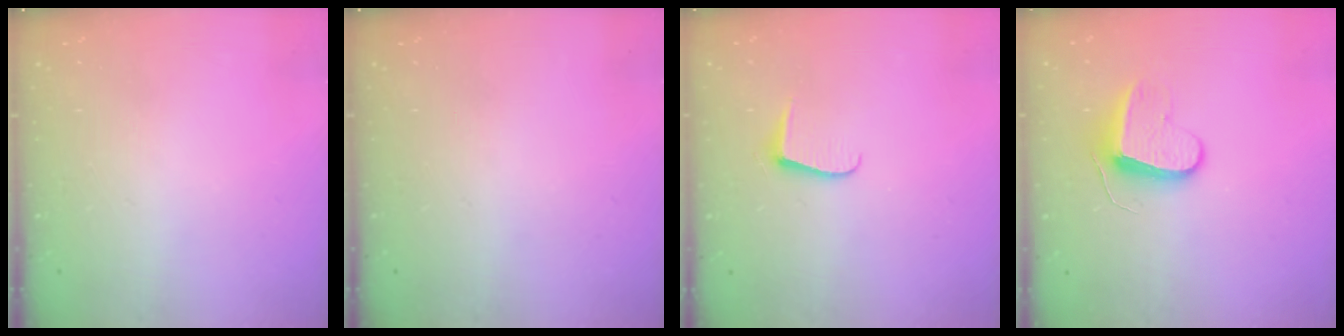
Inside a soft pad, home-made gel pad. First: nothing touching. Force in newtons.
{"total": 0.0}
{"total": 5.6, "press": 5.6, "slide": 0.7}
{"total": 9.1, "press": 9.1, "slide": 0.7}